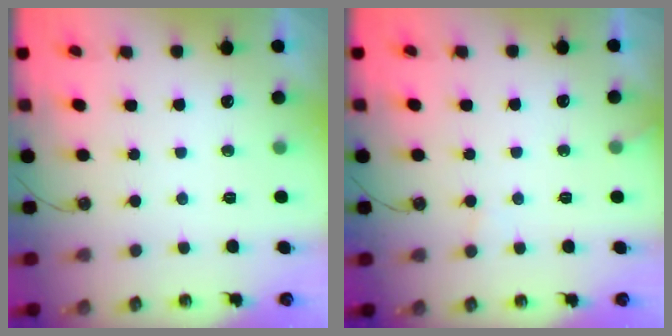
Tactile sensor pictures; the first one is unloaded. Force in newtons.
{"total": 5.2, "press": 5.2, "slide": 0.4}